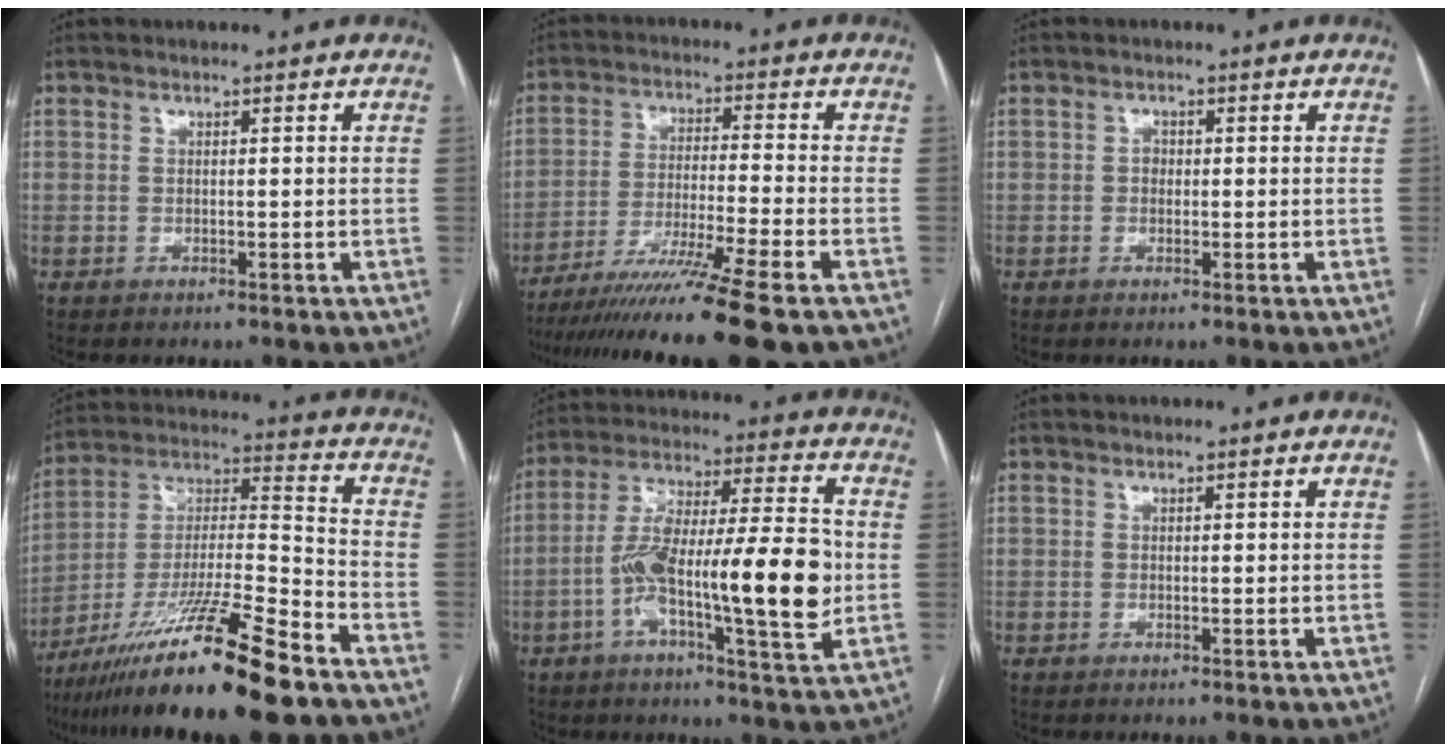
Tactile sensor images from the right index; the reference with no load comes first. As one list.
[{"total": 16.6, "force": [-13.0, -2.1, 10.1], "torque": [-0.165, -0.049, -0.211]}, {"total": 1.2, "force": [0.0, 1.0, 0.7], "torque": [-0.009, 0.004, 0.000]}, {"total": 21.6, "force": [-15.3, 0.5, 15.2], "torque": [-0.279, -0.030, -0.271]}, {"total": 19.1, "force": [-3.4, 2.7, 18.6], "torque": [-0.317, 0.013, -0.056]}, {"total": 0.0}]